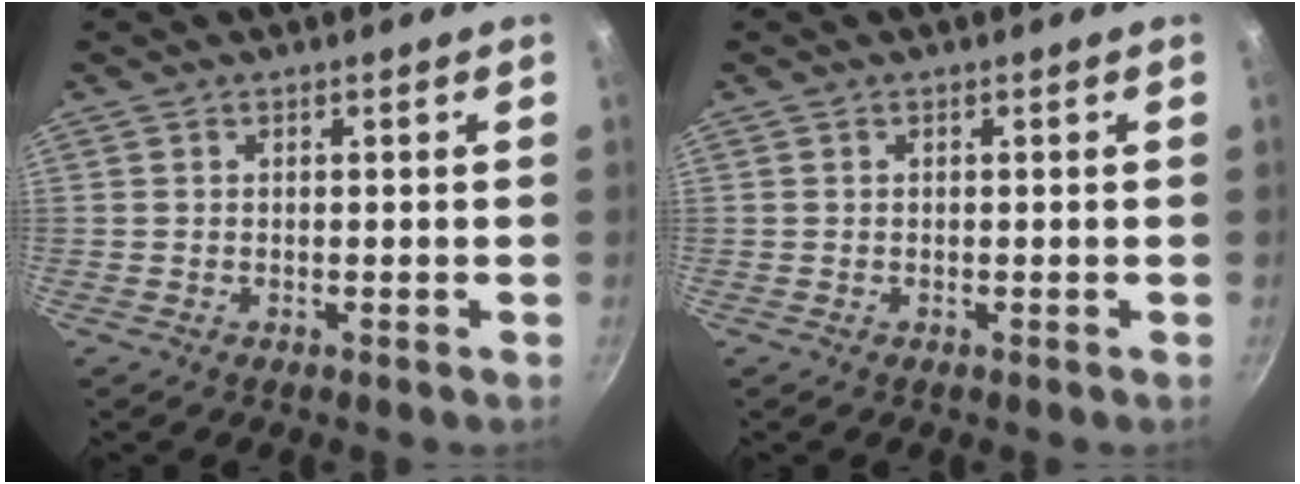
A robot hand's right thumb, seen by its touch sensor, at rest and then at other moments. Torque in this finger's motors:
{"motor_torque": [-0.04, -0.01, 0.01, 0.00, 0.00]}